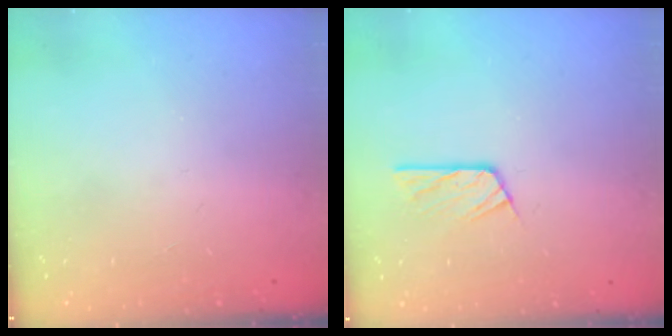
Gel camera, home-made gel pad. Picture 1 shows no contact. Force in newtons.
{"total": 6.1, "press": 6.1, "slide": 0.7}